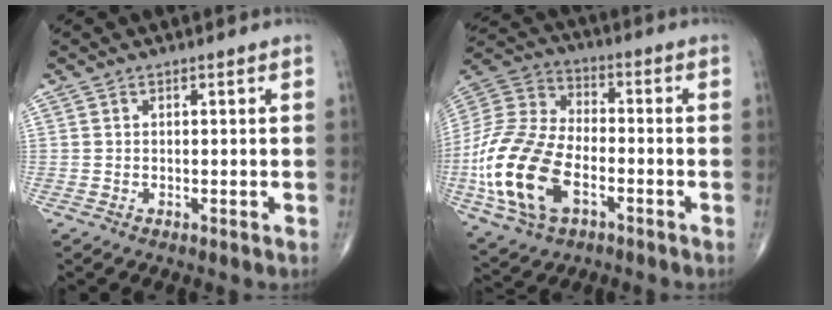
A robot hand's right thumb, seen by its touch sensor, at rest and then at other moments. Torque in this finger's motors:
{"motor_torque": [0.29, 1.11, 1.85, -0.31, 0.22]}